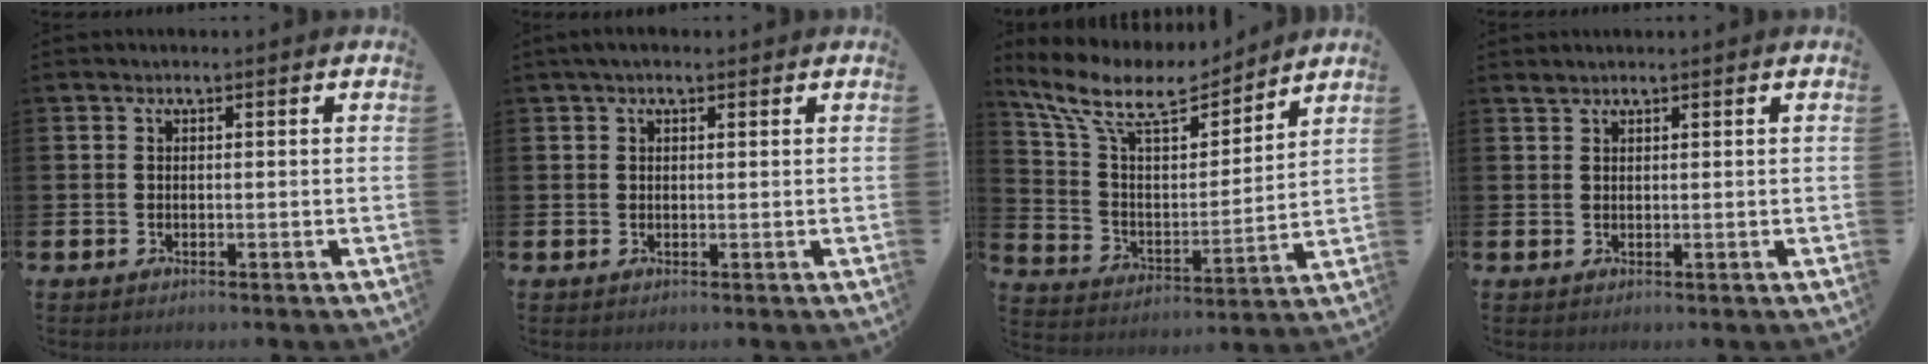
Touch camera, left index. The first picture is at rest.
{"total": 1.6, "force": [1.2, 0.7, 0.9], "torque": [-0.008, 0.004, 0.018]}
{"total": 11.3, "force": [9.8, 3.4, 4.6], "torque": [-0.138, -0.057, 0.171]}
{"total": 1.0, "force": [1.0, 0.1, 0.0], "torque": [0.002, 0.000, 0.018]}